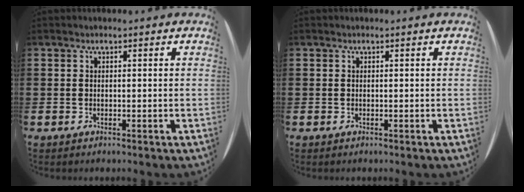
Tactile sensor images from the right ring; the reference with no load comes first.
{"total": 0.0}